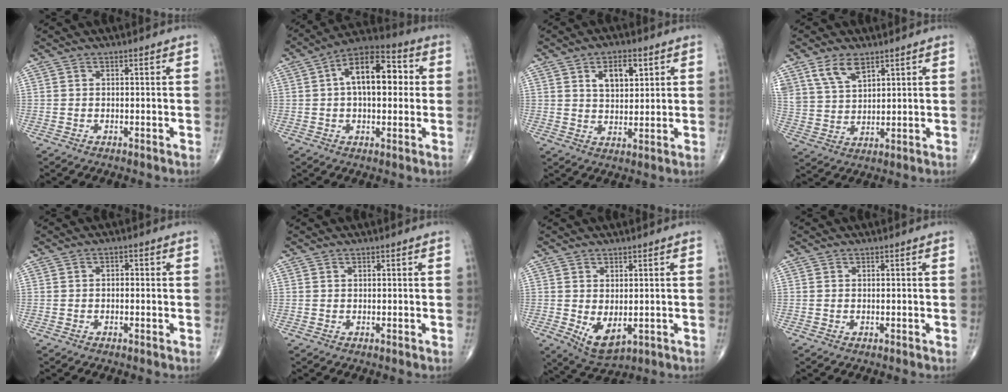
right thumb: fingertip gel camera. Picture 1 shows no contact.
{"total": 14.3, "force": [2.2, 7.5, 11.9], "torque": [-0.170, 0.029, 0.025]}
{"total": 7.2, "force": [3.1, 3.9, 5.1], "torque": [-0.064, -0.017, 0.053]}
{"total": 7.4, "force": [4.8, 3.8, 4.2], "torque": [-0.072, -0.019, 0.101]}
{"total": 1.1, "force": [-0.1, 0.8, 0.8], "torque": [-0.003, 0.004, -0.005]}
{"total": 0.0}
{"total": 5.9, "force": [-0.6, 3.3, 4.9], "torque": [-0.073, -0.011, 0.009]}
{"total": 0.0}